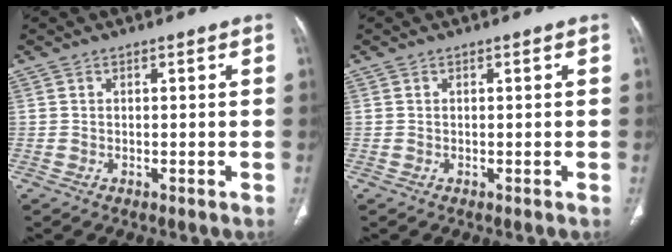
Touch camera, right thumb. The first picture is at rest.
{"total": 0.0}